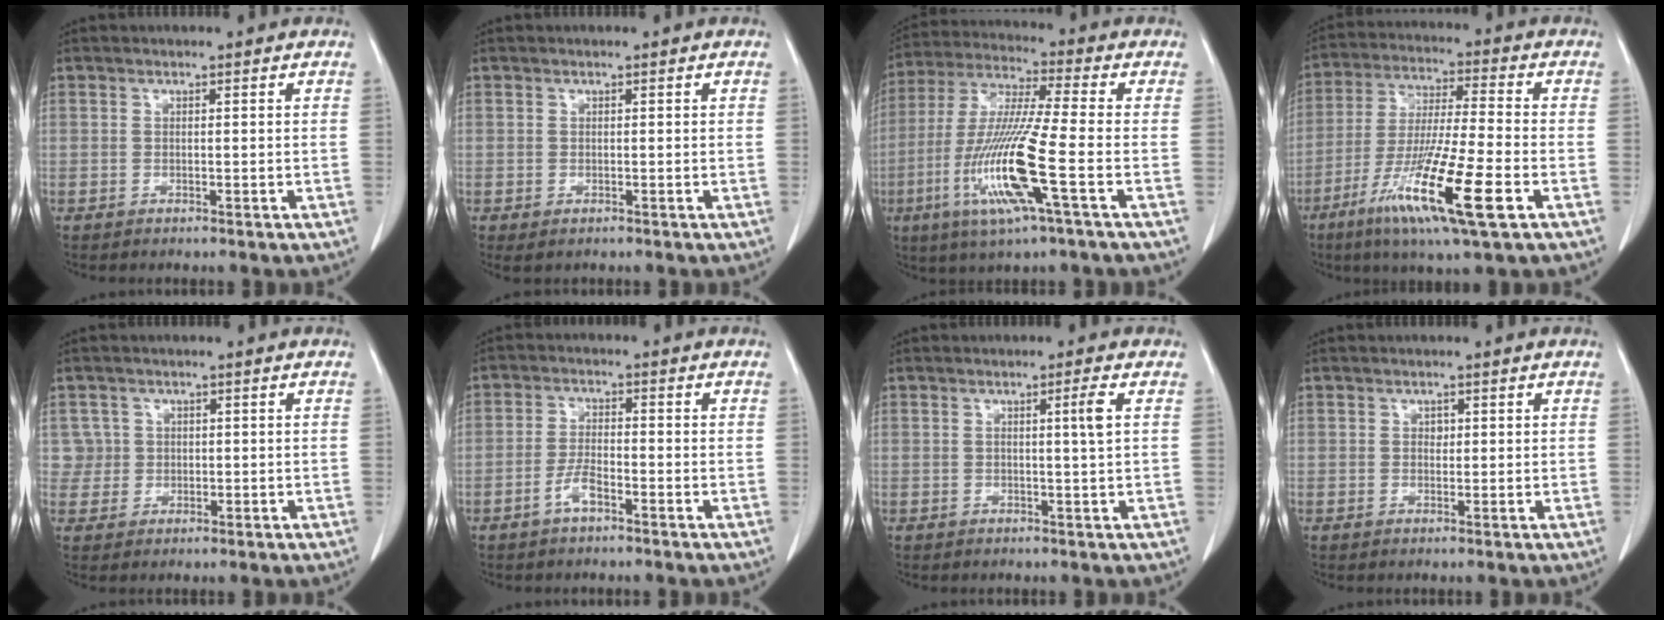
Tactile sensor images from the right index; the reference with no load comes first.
{"total": 1.1, "force": [-0.5, 0.5, 0.8], "torque": [-0.012, -0.003, -0.002]}
{"total": 15.2, "force": [-4.9, -0.1, 14.4], "torque": [-0.303, -0.019, -0.098]}
{"total": 16.4, "force": [-7.1, 0.5, 14.8], "torque": [-0.293, -0.040, -0.128]}
{"total": 2.9, "force": [0.5, 2.8, -0.5], "torque": [0.025, 0.008, 0.008]}
{"total": 3.5, "force": [-2.1, 0.8, 2.6], "torque": [-0.052, 0.003, -0.042]}
{"total": 2.2, "force": [0.5, -0.6, 2.1], "torque": [-0.036, -0.003, 0.009]}
{"total": 0.8, "force": [0.3, 0.7, 0.5], "torque": [-0.005, 0.001, 0.004]}